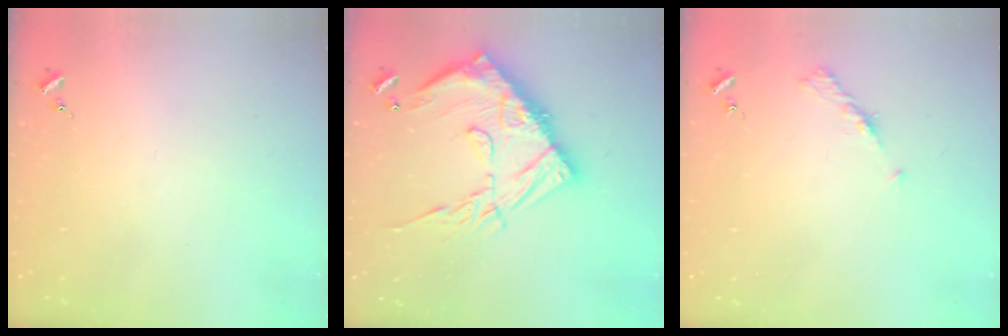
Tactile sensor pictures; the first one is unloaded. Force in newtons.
{"total": 22.5, "press": 22.4, "slide": 2.1}
{"total": 5.3, "press": 5.2, "slide": 0.7}